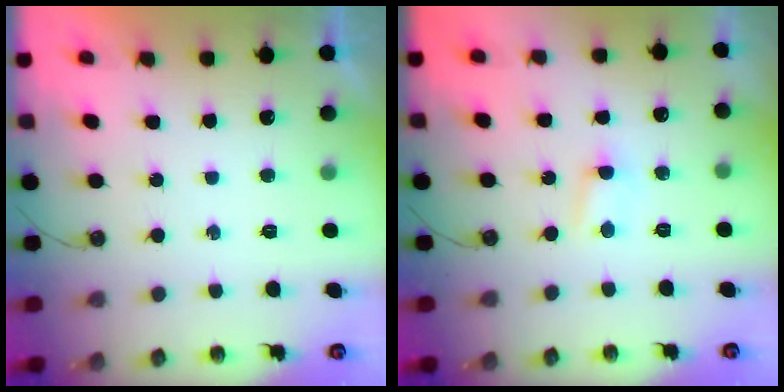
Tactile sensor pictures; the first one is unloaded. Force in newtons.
{"total": 2.8, "press": 2.8, "slide": 0.3}